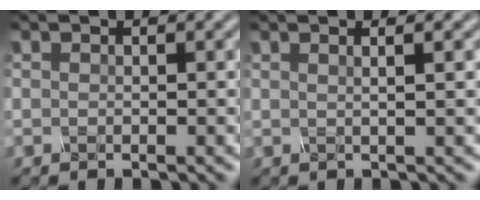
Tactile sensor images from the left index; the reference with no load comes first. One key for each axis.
{"total": 3.4, "fx": 1.4, "fy": 1.5, "fz": 2.7, "tx": -0.015, "ty": 0.017, "tz": -0.014}